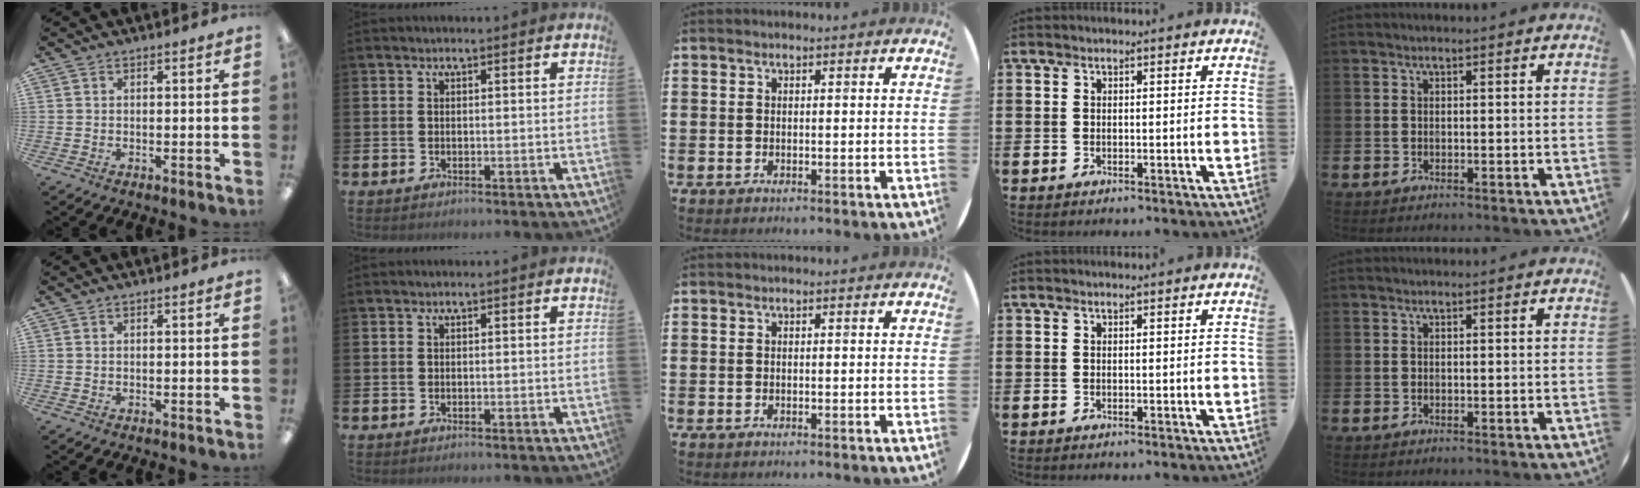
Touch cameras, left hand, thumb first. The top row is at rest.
{}